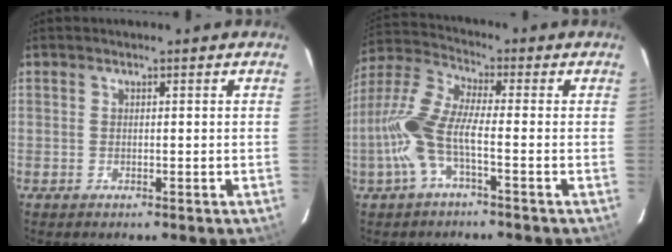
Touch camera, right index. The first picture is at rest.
{"total": 10.4, "force": [-3.1, 2.3, 9.7], "torque": [-0.225, 0.006, -0.063]}